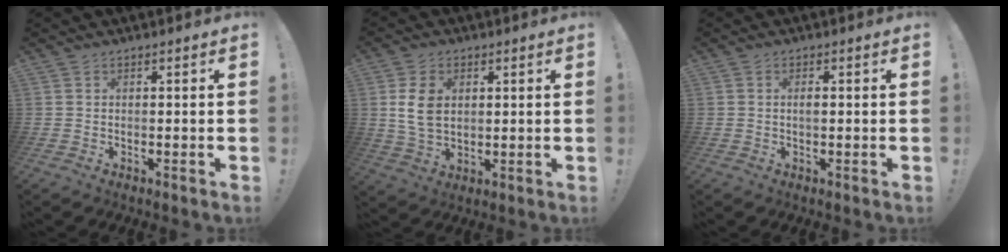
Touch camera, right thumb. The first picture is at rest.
{"total": 9.0, "force": [1.9, 6.3, 6.1], "torque": [-0.114, 0.001, 0.034]}
{"total": 1.1, "force": [-0.2, 0.3, 1.0], "torque": [-0.016, 0.000, -0.004]}